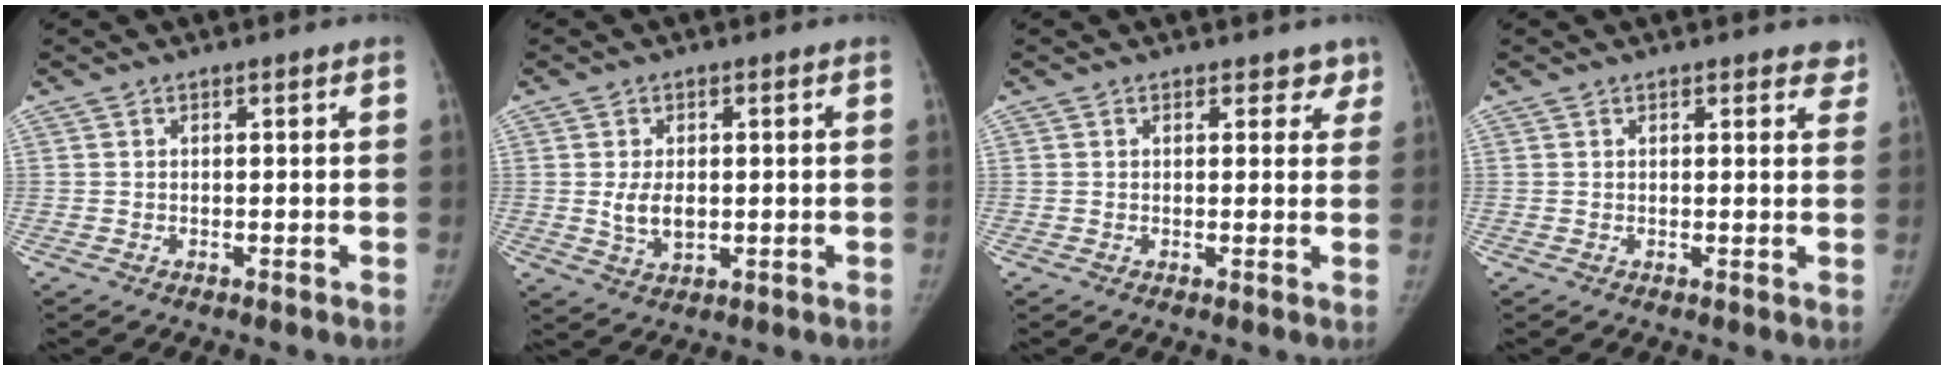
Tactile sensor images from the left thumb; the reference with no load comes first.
{"total": 5.0, "force": [-0.1, 3.0, 4.1], "torque": [-0.069, -0.004, 0.003]}
{"total": 3.0, "force": [2.3, 1.8, 0.7], "torque": [0.030, -0.009, 0.017]}
{"total": 3.6, "force": [3.0, 1.6, 1.1], "torque": [0.026, -0.011, 0.021]}